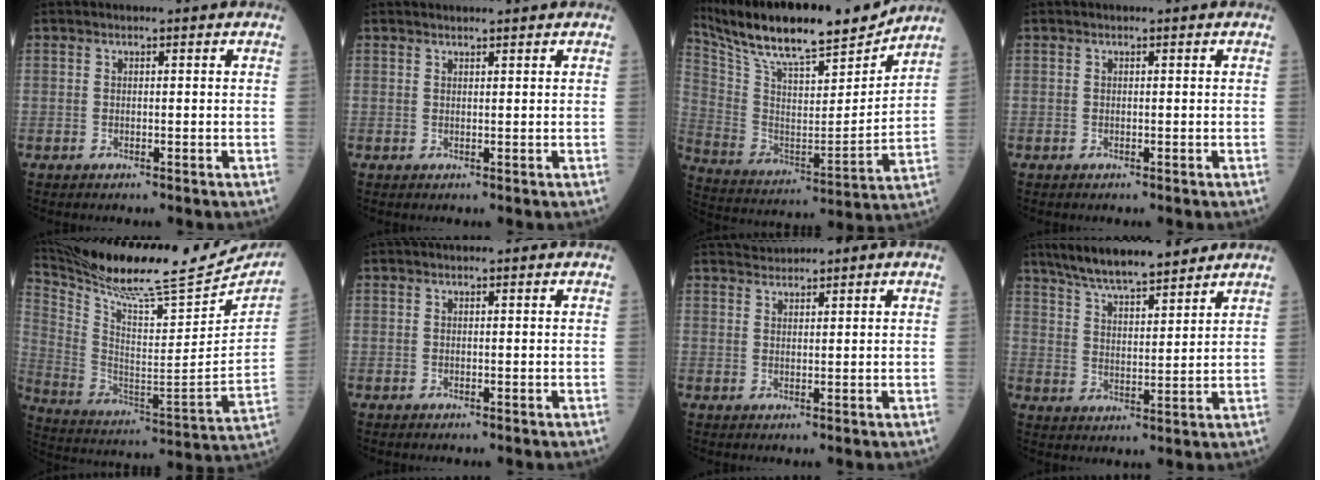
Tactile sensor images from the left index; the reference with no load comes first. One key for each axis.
{"total": 2.3, "fx": 2.2, "fy": 0.0, "fz": 0.6, "tx": -0.008, "ty": 0.017, "tz": 0.032}
{"total": 22.2, "fx": 19.5, "fy": 3.3, "fz": 10.1, "tx": -0.195, "ty": -0.005, "tz": 0.325}
{"total": 0.0}
{"total": 26.9, "fx": 24.0, "fy": 2.0, "fz": 12.0, "tx": -0.225, "ty": -0.077, "tz": 0.367}
{"total": 0.0}
{"total": 2.0, "fx": 1.9, "fy": -0.3, "fz": -0.2, "tx": -0.004, "ty": 0.015, "tz": 0.043}
{"total": 12.3, "fx": 10.6, "fy": 1.8, "fz": 6.0, "tx": -0.101, "ty": 0.017, "tz": 0.179}